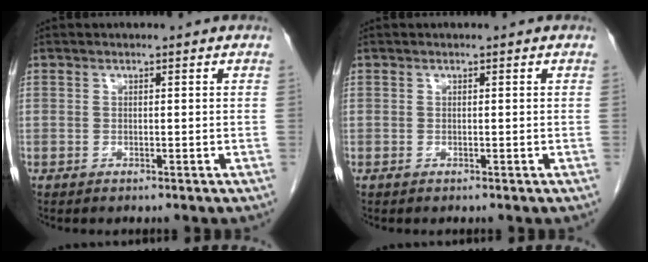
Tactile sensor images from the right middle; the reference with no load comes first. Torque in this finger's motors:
{"motor_torque": [0.29, -0.04, 0.08, 0.00]}